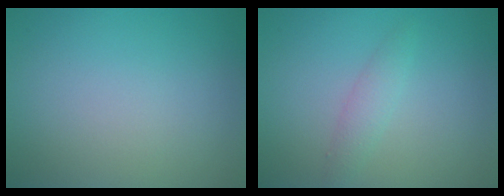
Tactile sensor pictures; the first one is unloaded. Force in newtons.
{"total": 1.6, "press": 1.6, "slide": 0.0}